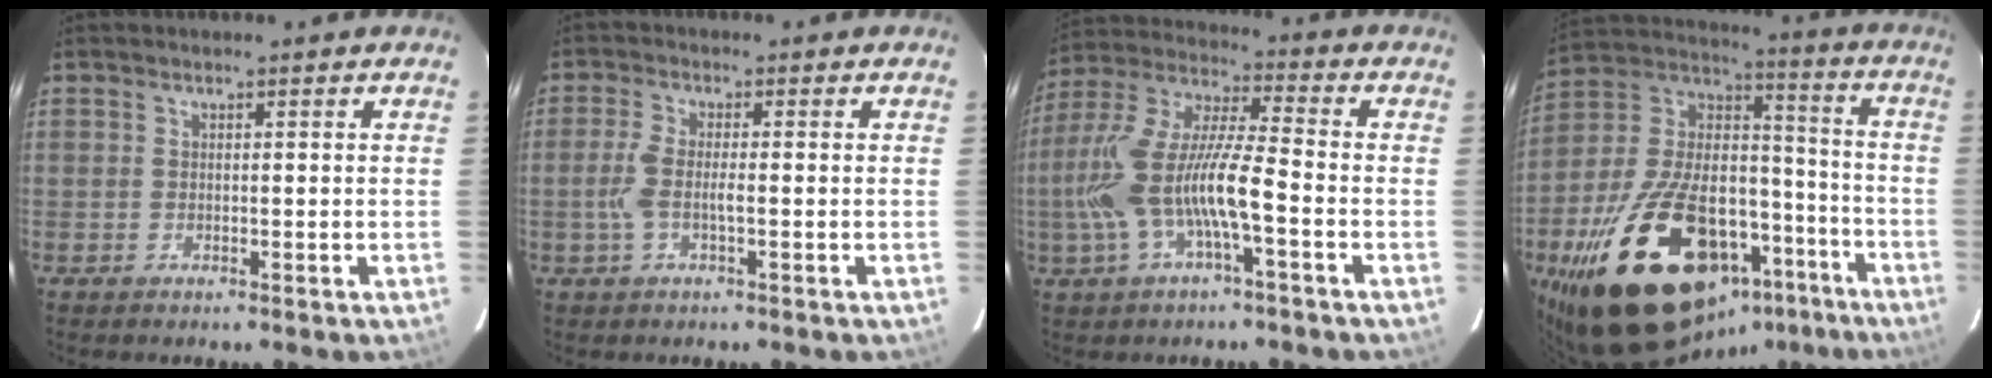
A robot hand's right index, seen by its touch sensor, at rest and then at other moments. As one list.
[{"total": 4.4, "force": [-1.0, 0.9, 4.2], "torque": [-0.092, 0.001, -0.019]}, {"total": 14.6, "force": [-4.2, 2.6, 13.7], "torque": [-0.280, -0.001, -0.077]}, {"total": 33.3, "force": [-18.7, 17.6, 21.1], "torque": [-0.394, 0.028, -0.270]}]